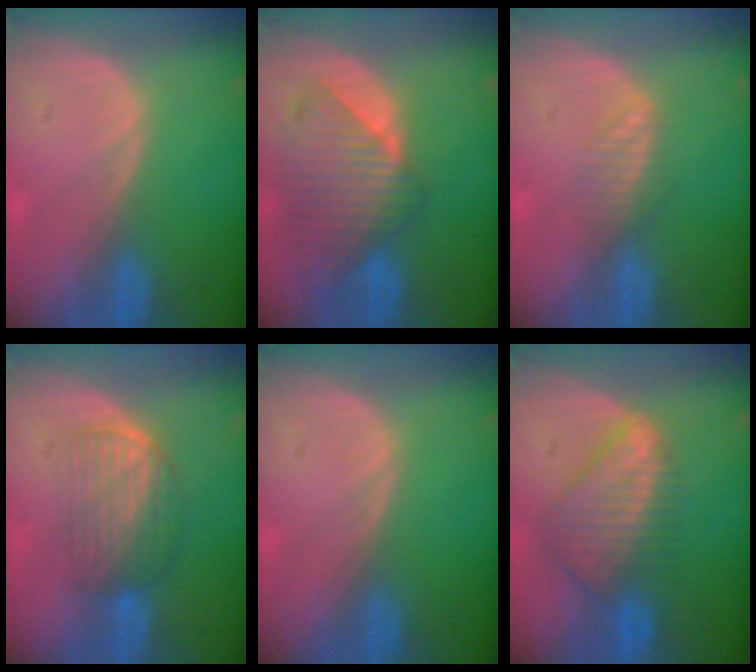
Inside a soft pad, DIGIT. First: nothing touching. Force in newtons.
{"total": 9.6, "press": 8.5, "slide": 4.5}
{"total": 2.3, "press": 2.3, "slide": 0.1}
{"total": 6.0, "press": 5.8, "slide": 1.5}
{"total": 0.0}
{"total": 8.5, "press": 7.4, "slide": 4.2}